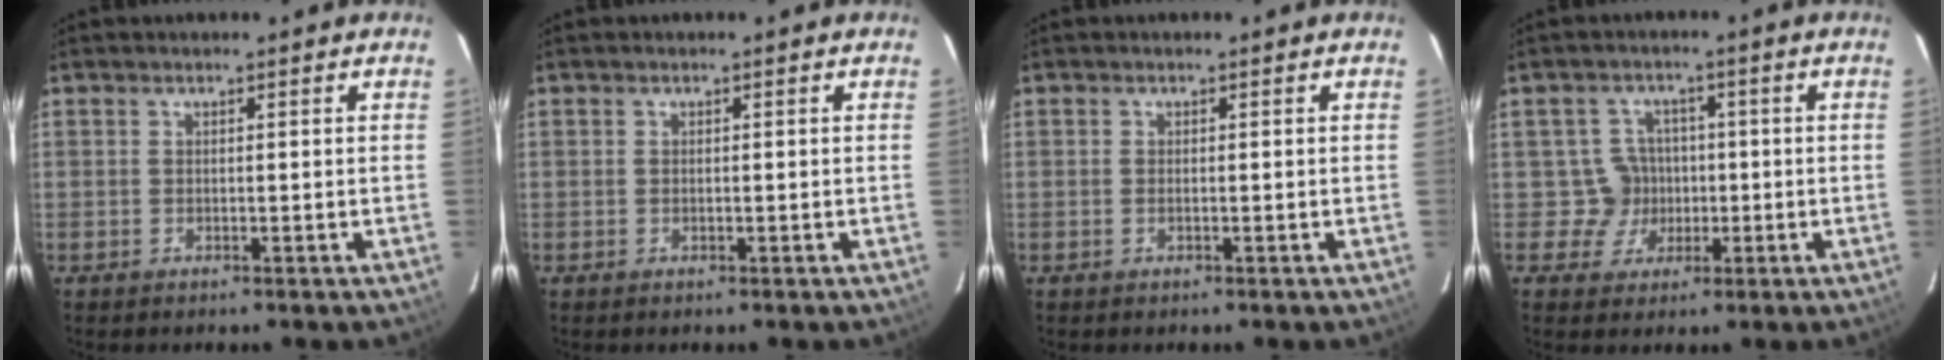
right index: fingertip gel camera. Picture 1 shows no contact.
{"total": 0.0}
{"total": 0.5, "force": [-0.1, 0.1, 0.5], "torque": [-0.009, 0.002, -0.002]}
{"total": 4.9, "force": [-0.7, 4.9, -0.3], "torque": [0.006, 0.018, -0.009]}